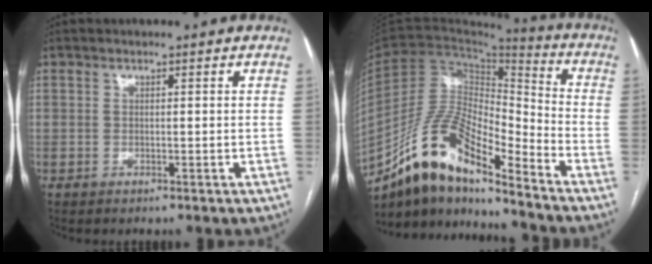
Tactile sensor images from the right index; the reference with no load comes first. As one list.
[{"total": 15.7, "force": [-12.0, 3.7, 9.4], "torque": [-0.178, 0.025, -0.216]}]